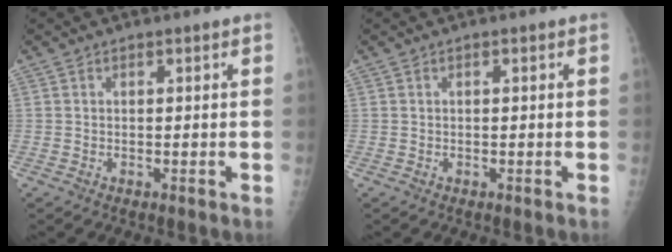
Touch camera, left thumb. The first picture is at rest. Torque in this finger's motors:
{"motor_torque": [-0.05, 0.05, -0.02, 0.02, 0.00]}